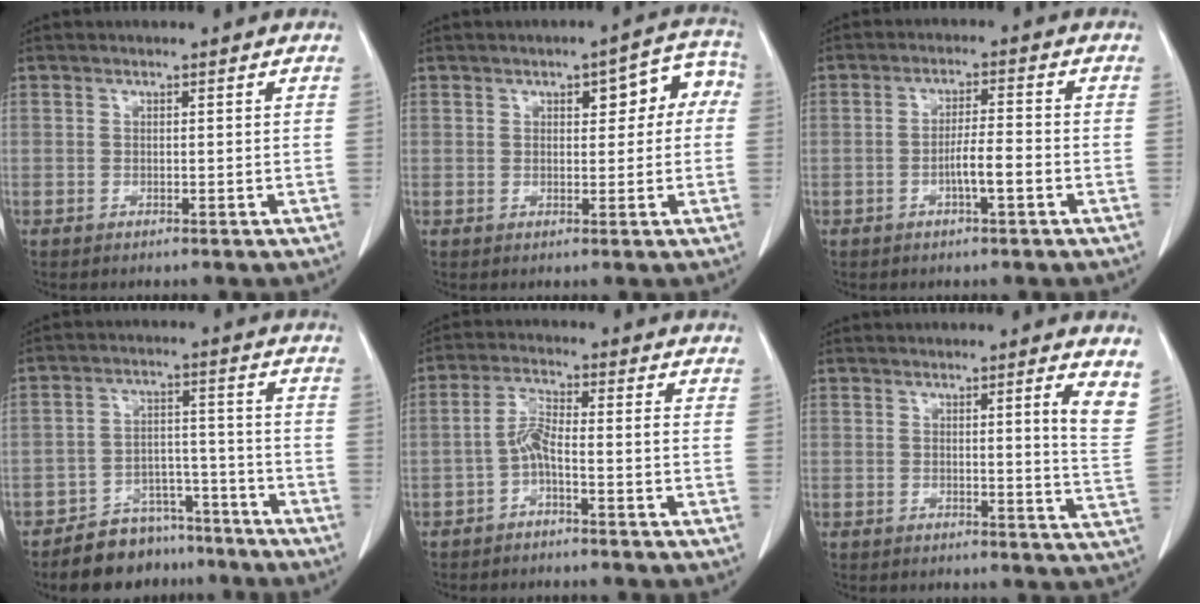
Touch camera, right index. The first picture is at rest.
{"total": 7.9, "force": [1.8, 3.5, 6.8], "torque": [-0.074, 0.038, 0.022]}
{"total": 4.5, "force": [-1.6, 0.6, 4.2], "torque": [-0.078, 0.007, -0.027]}
{"total": 9.6, "force": [-8.0, 5.1, 1.6], "torque": [-0.008, 0.041, -0.124]}
{"total": 4.5, "force": [-2.1, 0.9, 3.9], "torque": [-0.087, 0.014, -0.041]}
{"total": 6.4, "force": [3.4, 0.0, 5.5], "torque": [-0.062, -0.017, 0.032]}